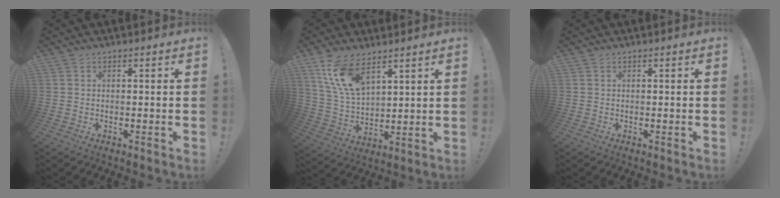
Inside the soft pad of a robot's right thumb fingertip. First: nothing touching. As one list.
[{"total": 13.2, "force": [8.6, 6.1, 8.0], "torque": [-0.173, -0.043, 0.161]}, {"total": 0.0}]